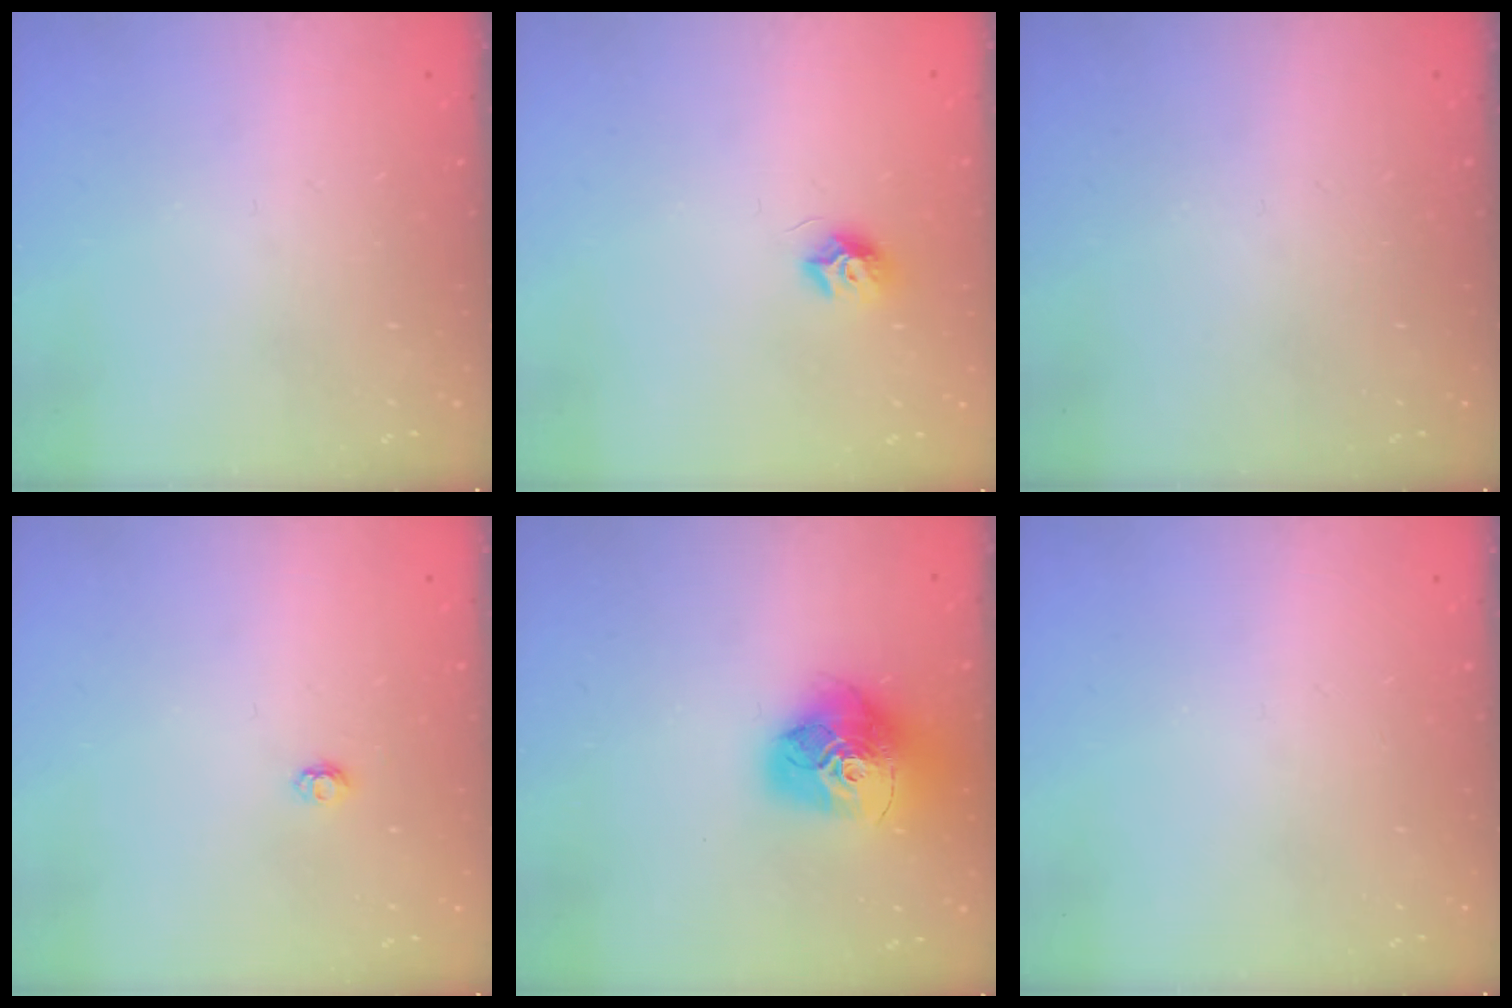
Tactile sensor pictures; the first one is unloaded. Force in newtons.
{"total": 7.6, "press": 7.6, "slide": 0.2}
{"total": 0.0}
{"total": 2.9, "press": 2.9, "slide": 0.4}
{"total": 18.4, "press": 18.3, "slide": 2.0}
{"total": 0.0}